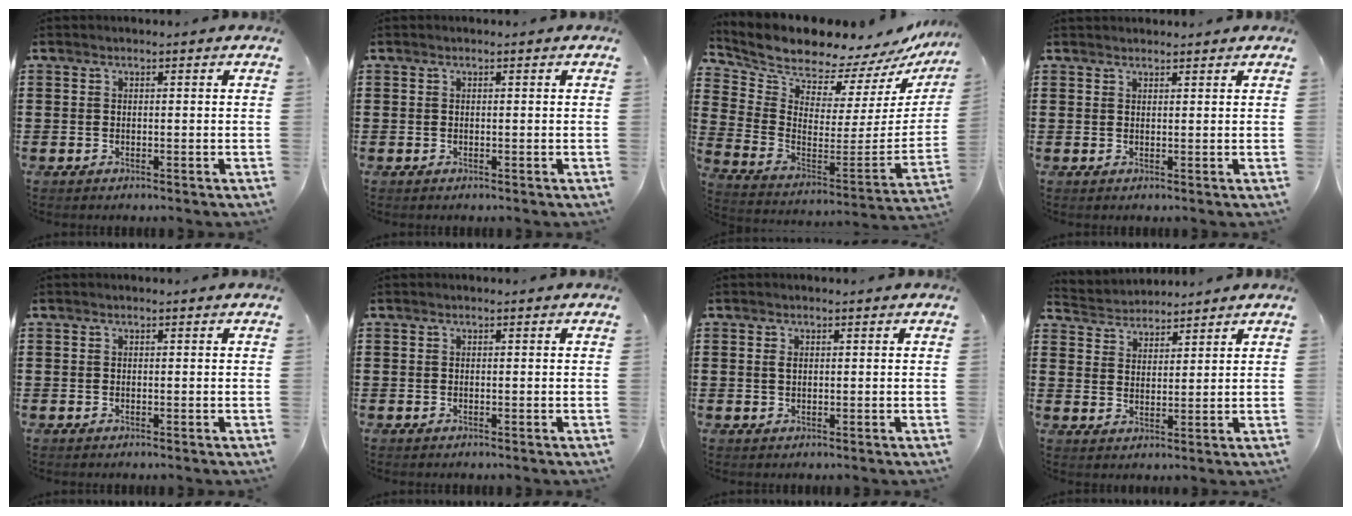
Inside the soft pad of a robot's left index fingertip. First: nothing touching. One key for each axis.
{"total": 0.0}
{"total": 8.0, "fx": 7.9, "fy": 1.3, "fz": 0.4, "tx": -0.058, "ty": -0.083, "tz": 0.132}
{"total": 1.3, "fx": 1.3, "fy": 0.2, "fz": 0.0, "tx": -0.002, "ty": 0.000, "tz": 0.025}
{"total": 0.0}
{"total": 0.0}
{"total": 1.0, "fx": 0.3, "fy": 0.6, "fz": 0.8, "tx": -0.018, "ty": 0.004, "tz": 0.005}
{"total": 3.5, "fx": 3.3, "fy": 0.9, "fz": -0.6, "tx": -0.006, "ty": -0.012, "tz": 0.060}